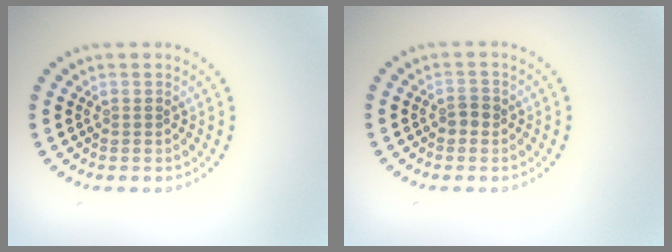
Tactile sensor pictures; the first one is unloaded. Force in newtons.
{"total": 1.1, "press": 1.1, "slide": 0.2}